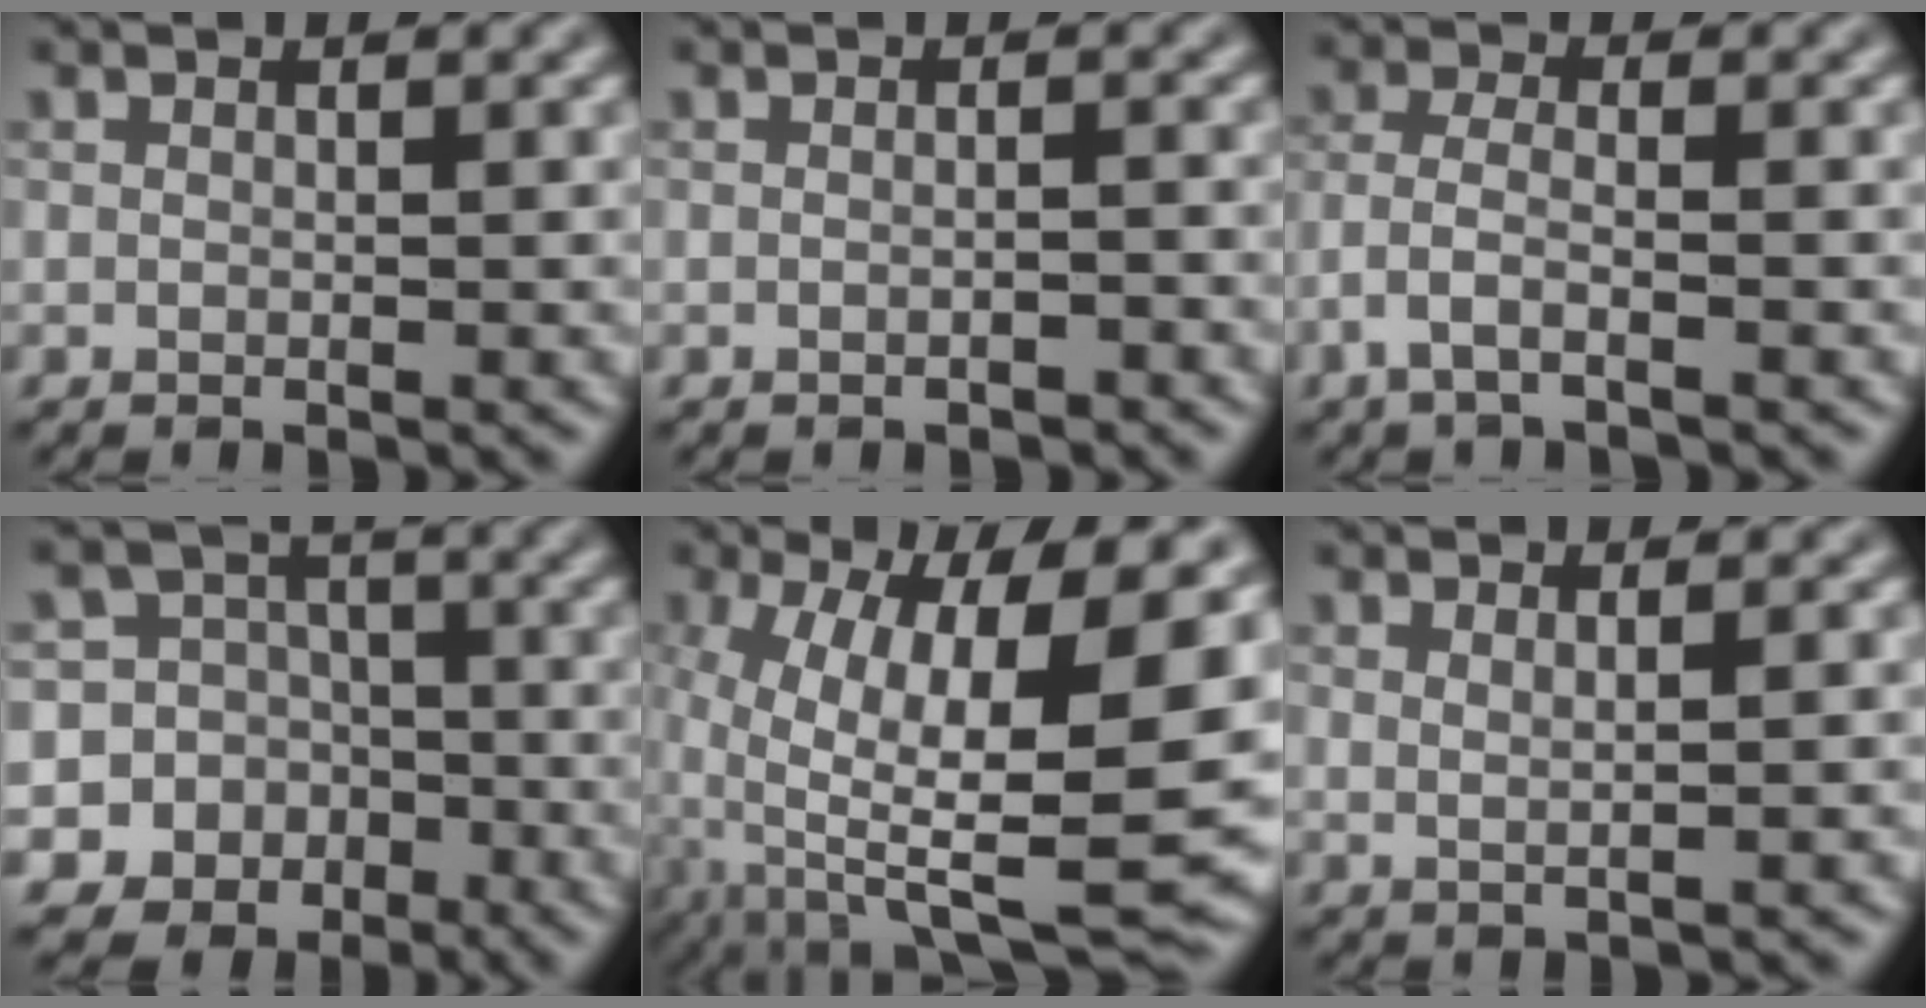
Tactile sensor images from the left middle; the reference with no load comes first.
{"total": 1.2, "force": [-0.6, 0.2, 1.0], "torque": [-0.015, -0.001, -0.013]}
{"total": 2.6, "force": [-1.6, 0.6, 2.0], "torque": [-0.045, 0.004, -0.041]}
{"total": 11.5, "force": [-4.8, 10.3, 1.7], "torque": [-0.047, 0.000, -0.084]}
{"total": 14.3, "force": [-1.1, 4.3, 13.5], "torque": [-0.242, -0.011, -0.016]}
{"total": 1.8, "force": [0.5, 0.7, 1.6], "torque": [-0.020, -0.001, 0.003]}